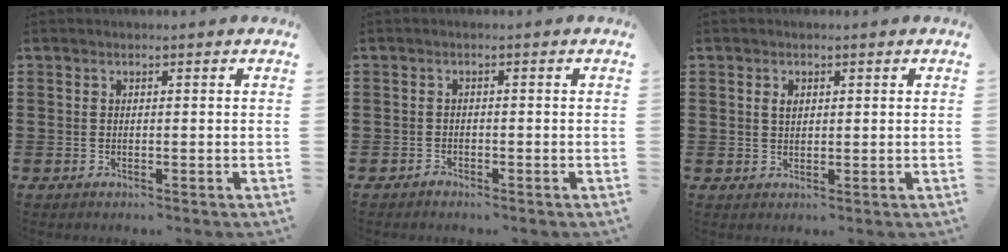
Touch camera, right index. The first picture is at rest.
{"total": 1.0, "force": [-0.9, 0.4, 0.2], "torque": [-0.006, -0.001, -0.020]}
{"total": 1.4, "force": [0.5, 0.9, 1.0], "torque": [-0.023, 0.006, 0.009]}